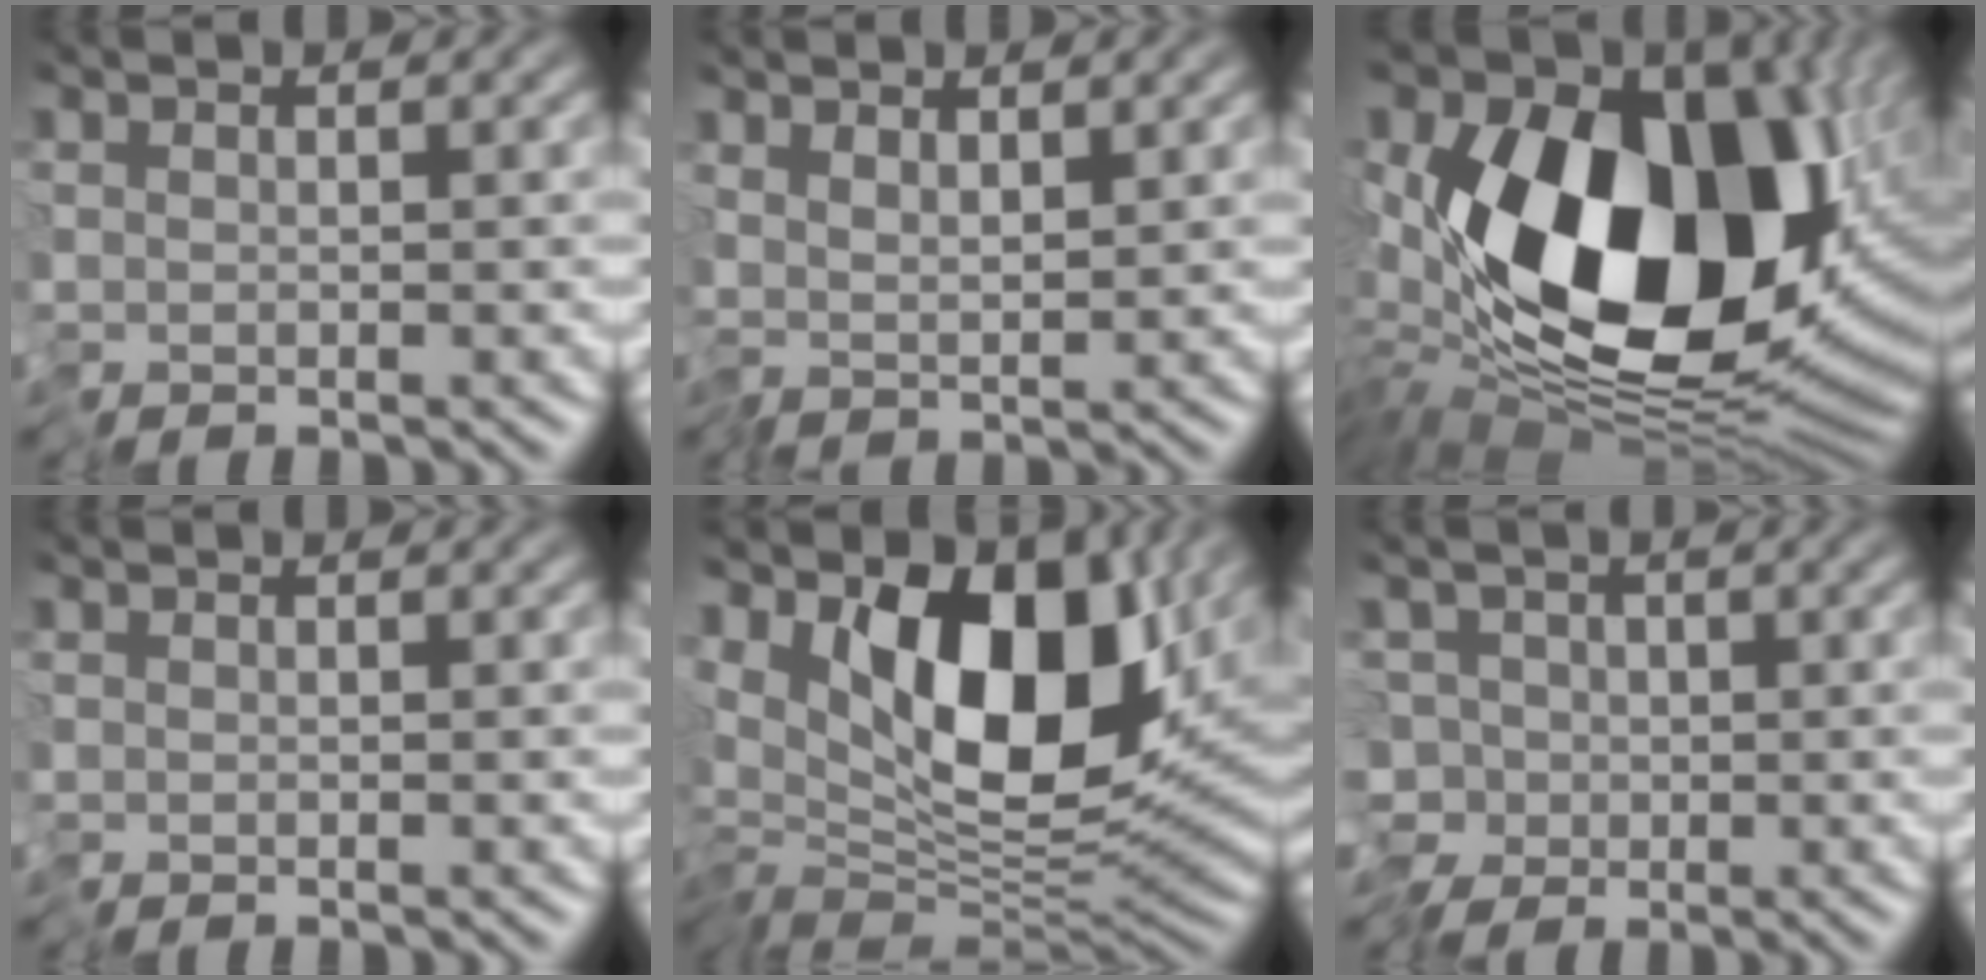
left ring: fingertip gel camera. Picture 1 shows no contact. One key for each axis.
{"total": 1.7, "fx": 1.0, "fy": 0.6, "fz": 1.3, "tx": -0.028, "ty": -0.001, "tz": 0.016}
{"total": 18.6, "fx": 1.2, "fy": 11.8, "fz": 14.3, "tx": -0.270, "ty": -0.013, "tz": 0.023}
{"total": 0.0}
{"total": 12.9, "fx": 2.8, "fy": 7.0, "fz": 10.4, "tx": -0.164, "ty": -0.002, "tz": 0.032}
{"total": 3.0, "fx": -1.4, "fy": 2.3, "fz": 1.2, "tx": -0.015, "ty": 0.002, "tz": -0.044}